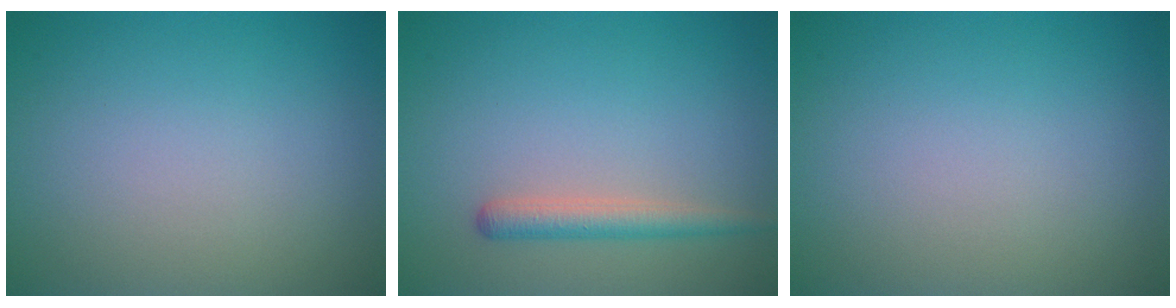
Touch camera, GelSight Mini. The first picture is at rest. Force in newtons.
{"total": 2.2, "press": 2.2, "slide": 0.1}
{"total": 0.0}